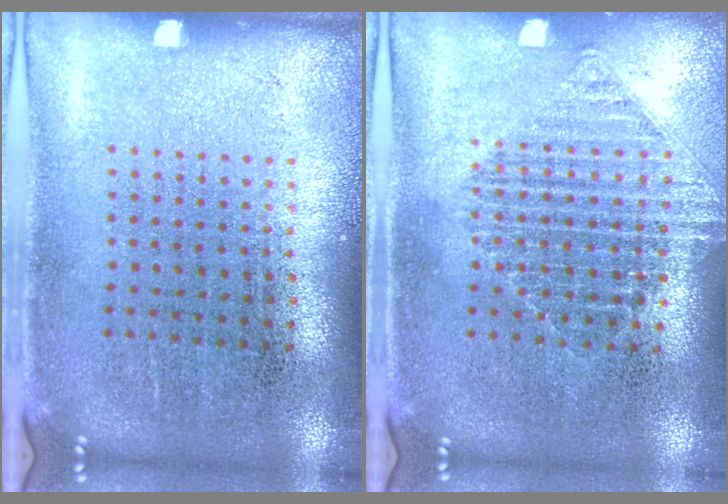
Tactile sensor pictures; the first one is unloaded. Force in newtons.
{"total": 1.2, "press": 1.1, "slide": 0.3}